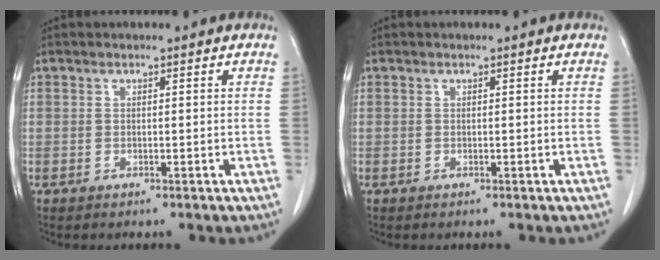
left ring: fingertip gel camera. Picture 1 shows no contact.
{"total": 0.0}